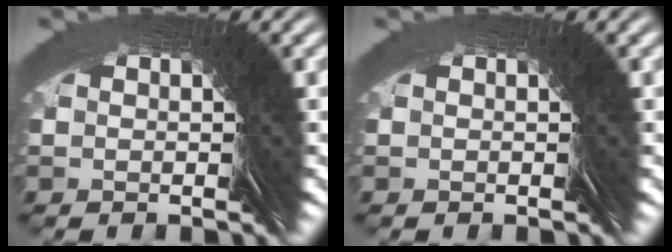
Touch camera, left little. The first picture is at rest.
{"total": 0.0}